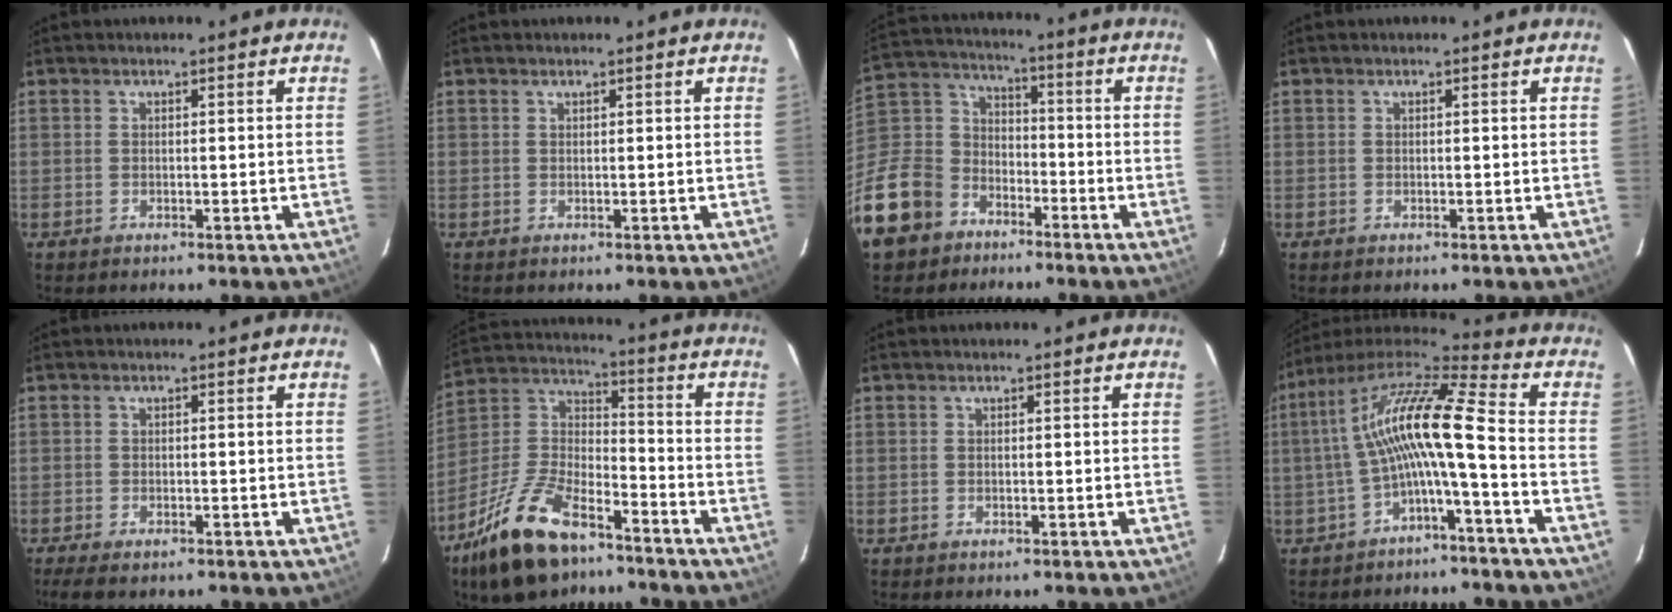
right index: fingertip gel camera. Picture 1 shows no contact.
{"total": 0.0}
{"total": 17.3, "force": [-10.1, 13.1, 5.2], "torque": [-0.167, 0.040, -0.171]}
{"total": 0.0}
{"total": 4.0, "force": [-2.9, 1.3, 2.3], "torque": [-0.055, -0.016, -0.051]}
{"total": 19.3, "force": [-12.6, 8.5, 11.8], "torque": [-0.249, 0.003, -0.231]}
{"total": 0.0}
{"total": 13.5, "force": [-1.8, 1.1, 13.3], "torque": [-0.260, 0.020, -0.040]}